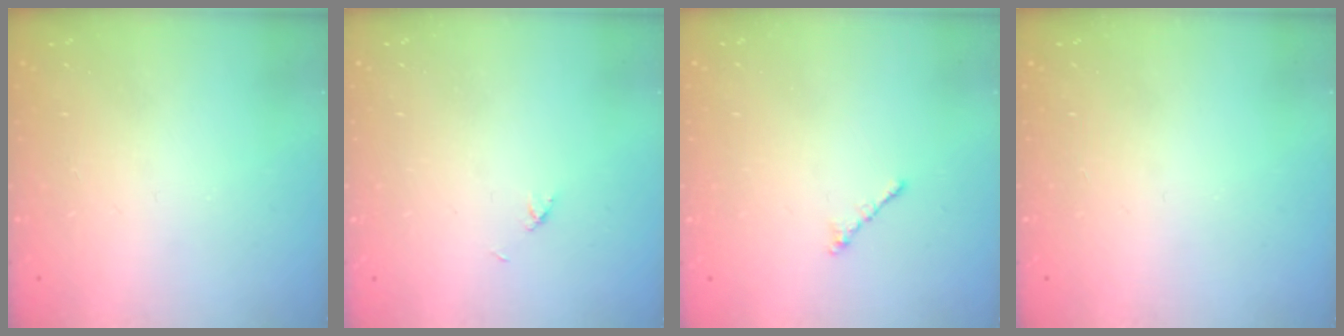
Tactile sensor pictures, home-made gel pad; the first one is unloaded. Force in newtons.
{"total": 2.1, "press": 2.1, "slide": 0.3}
{"total": 0.9, "press": 0.7, "slide": 0.5}
{"total": 0.0}